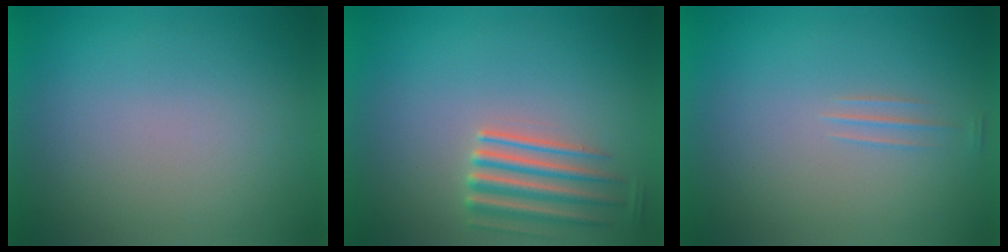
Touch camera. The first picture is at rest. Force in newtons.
{"total": 4.3}
{"total": 1.2}